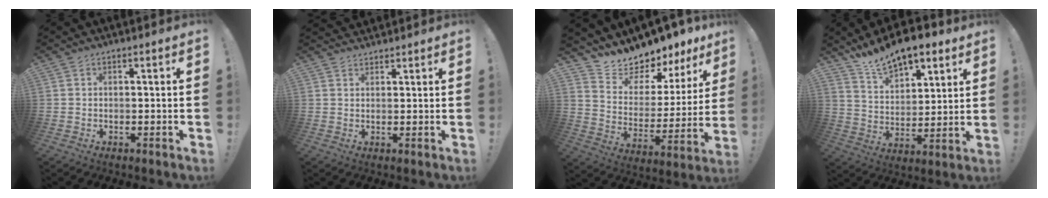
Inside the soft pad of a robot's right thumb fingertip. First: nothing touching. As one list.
[{"total": 2.5, "force": [2.3, 0.8, 0.1], "torque": [0.013, -0.017, 0.042]}, {"total": 11.1, "force": [10.7, 2.8, 1.2], "torque": [-0.032, -0.112, 0.186]}, {"total": 13.3, "force": [10.8, 5.3, 5.6], "torque": [-0.096, -0.077, 0.195]}]